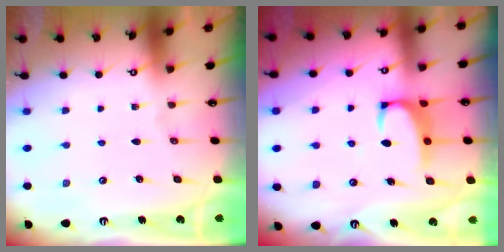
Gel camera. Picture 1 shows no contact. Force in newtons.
{"total": 2.4, "press": 2.3, "slide": 0.7}